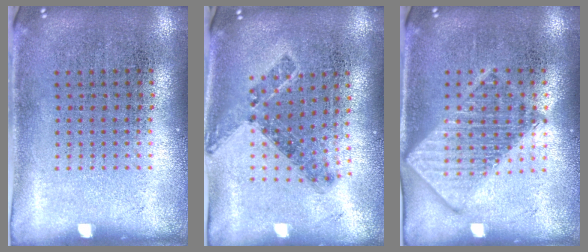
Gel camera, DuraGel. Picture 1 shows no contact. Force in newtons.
{"total": 0.7, "press": 0.7, "slide": 0.3}
{"total": 2.4, "press": 2.4, "slide": 0.3}